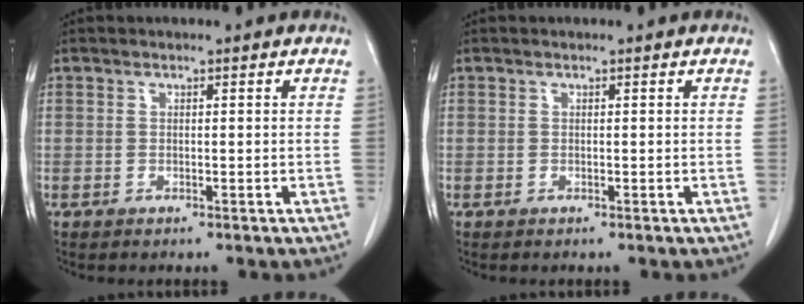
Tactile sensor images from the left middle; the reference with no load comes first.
{"total": 0.0}